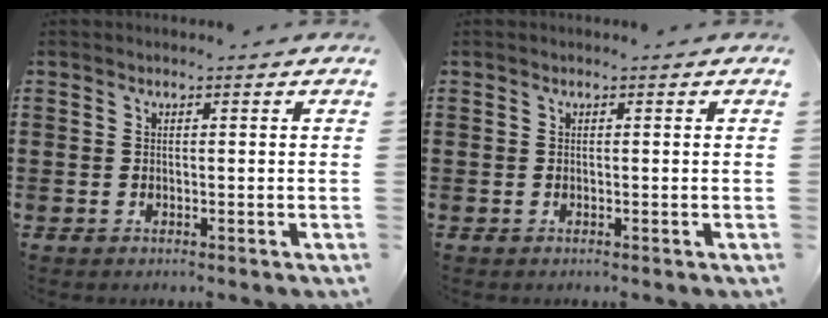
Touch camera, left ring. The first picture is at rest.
{"total": 0.0}